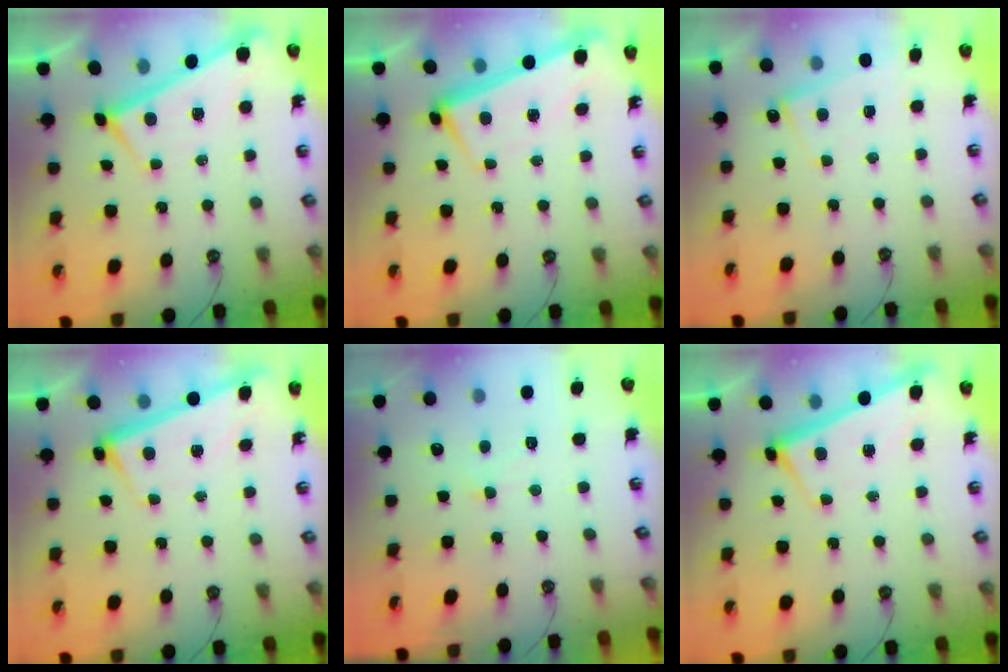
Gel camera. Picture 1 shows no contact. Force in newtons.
{"total": 1.9, "press": 1.3, "slide": 1.4}
{"total": 1.3, "press": 1.2, "slide": 0.4}
{"total": 2.5, "press": 2.5, "slide": 0.7}
{"total": 2.0, "press": 1.9, "slide": 0.5}
{"total": 2.8, "press": 2.8, "slide": 0.4}